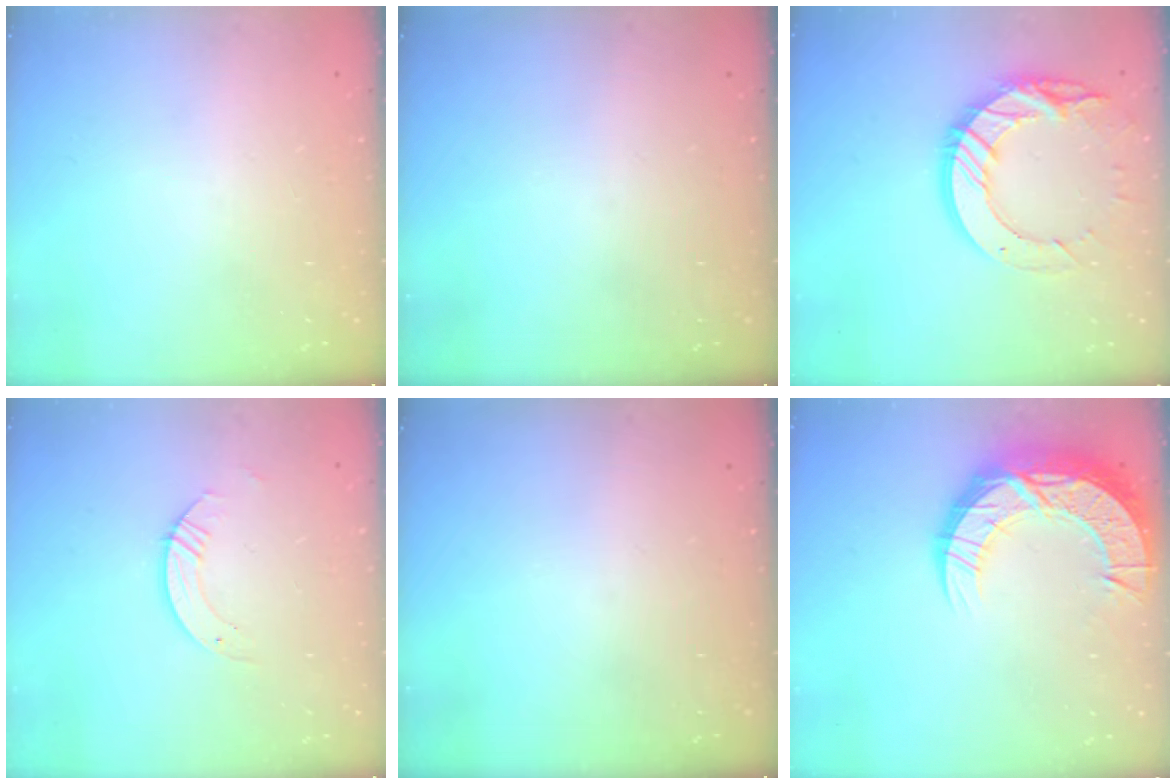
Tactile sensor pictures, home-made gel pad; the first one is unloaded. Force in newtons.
{"total": 0.0}
{"total": 15.9, "press": 15.8, "slide": 1.5}
{"total": 3.8, "press": 3.8, "slide": 0.1}
{"total": 0.0}
{"total": 17.6, "press": 17.6, "slide": 1.4}